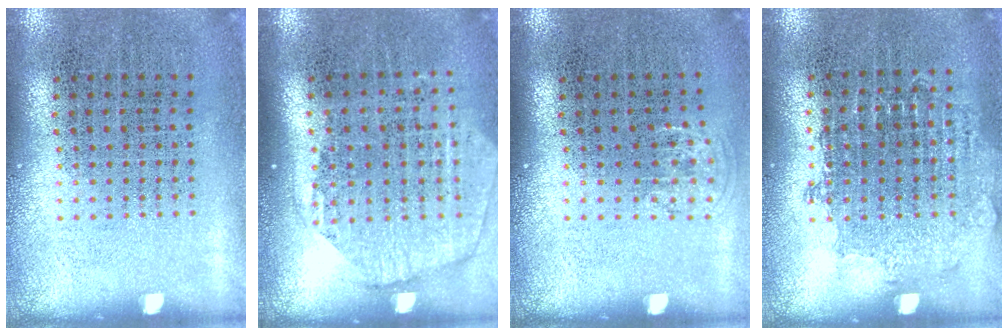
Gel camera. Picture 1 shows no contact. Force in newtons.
{"total": 1.8, "press": 1.6, "slide": 0.8}
{"total": 0.7, "press": 0.5, "slide": 0.4}
{"total": 0.8, "press": 0.8, "slide": 0.2}